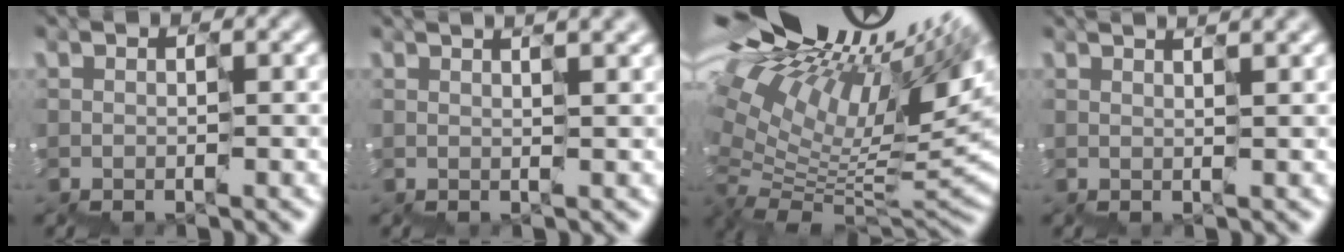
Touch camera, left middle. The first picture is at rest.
{"total": 6.3, "force": [2.5, 2.8, 5.0], "torque": [-0.055, 0.046, 0.016]}
{"total": 14.7, "force": [7.7, 4.9, 11.5], "torque": [-0.169, 0.047, 0.151]}
{"total": 4.9, "force": [2.5, 2.1, 3.7], "torque": [-0.034, 0.049, 0.018]}